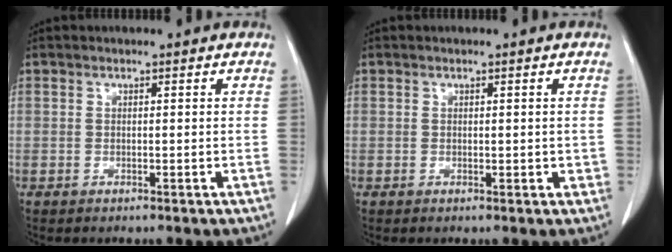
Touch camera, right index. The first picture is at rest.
{"total": 1.3, "force": [0.0, 0.9, 1.0], "torque": [-0.006, 0.000, 0.002]}